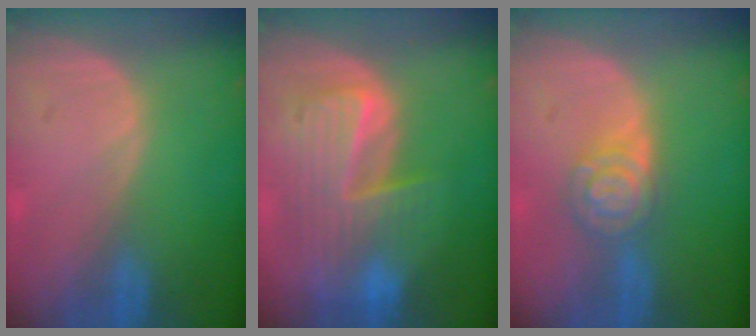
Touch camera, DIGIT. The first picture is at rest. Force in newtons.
{"total": 9.9, "press": 8.6, "slide": 5.0}
{"total": 5.4, "press": 5.3, "slide": 0.4}